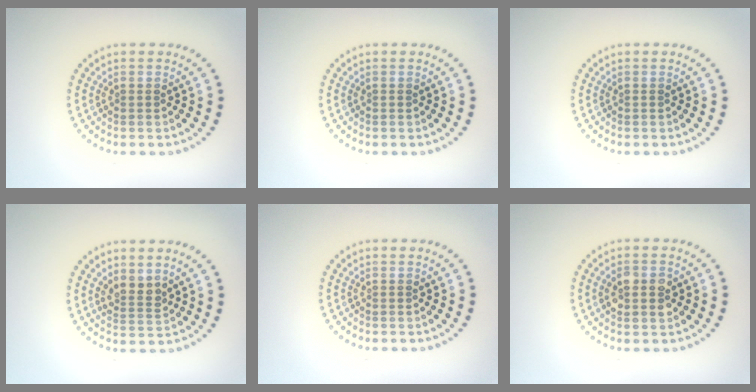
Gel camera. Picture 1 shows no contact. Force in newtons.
{"total": 0.0}
{"total": 0.0}
{"total": 2.0, "press": 1.7, "slide": 1.1}
{"total": 0.0}
{"total": 2.9, "press": 2.9, "slide": 0.2}